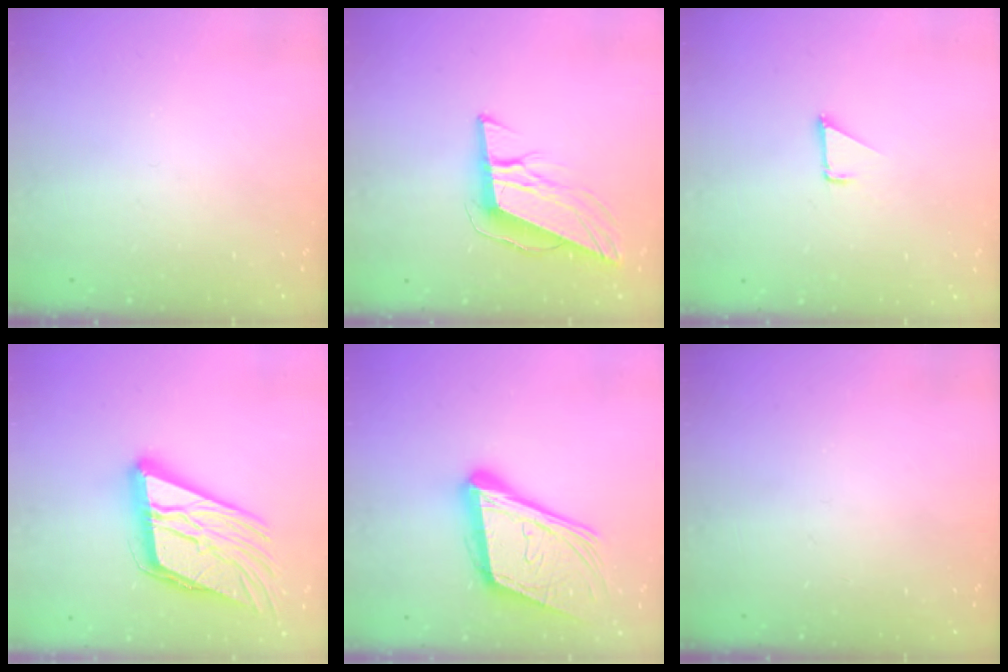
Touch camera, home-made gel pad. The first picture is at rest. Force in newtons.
{"total": 10.7, "press": 10.3, "slide": 2.6}
{"total": 1.1, "press": 1.1, "slide": 0.1}
{"total": 19.2, "press": 19.0, "slide": 2.8}
{"total": 20.1, "press": 19.6, "slide": 4.5}
{"total": 0.0}